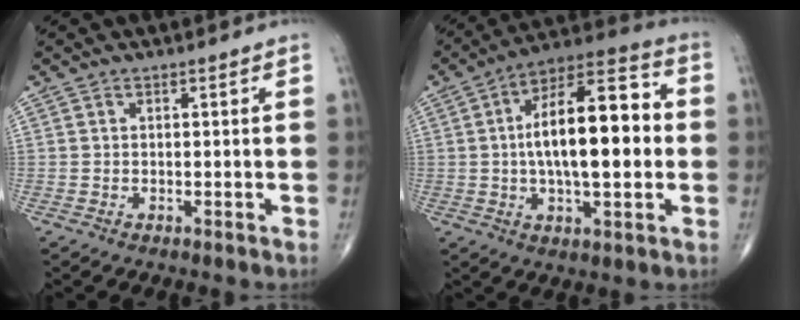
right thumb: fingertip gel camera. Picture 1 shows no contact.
{"total": 19.6, "force": [0.5, 7.9, 17.9], "torque": [-0.273, 0.027, 0.000]}